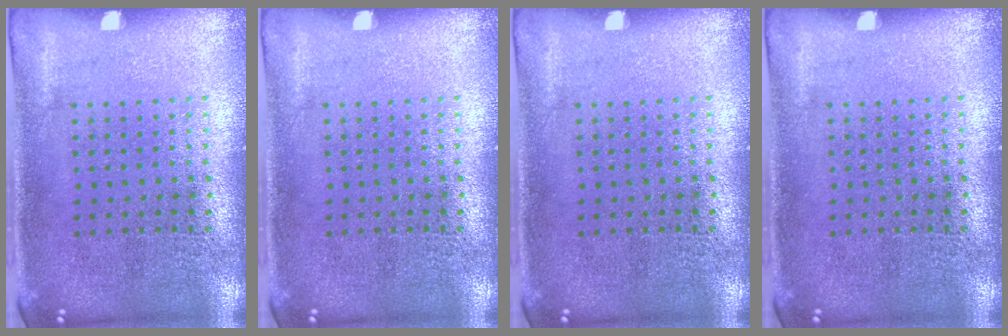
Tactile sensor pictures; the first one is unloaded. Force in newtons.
{"total": 0.0}
{"total": 0.0}
{"total": 0.0}